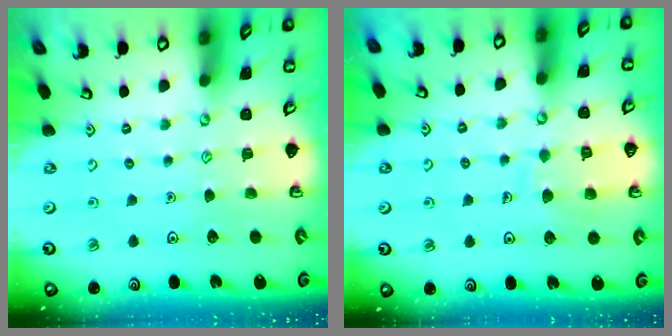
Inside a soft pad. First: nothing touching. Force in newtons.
{"total": 7.3, "press": 7.3, "slide": 0.7}